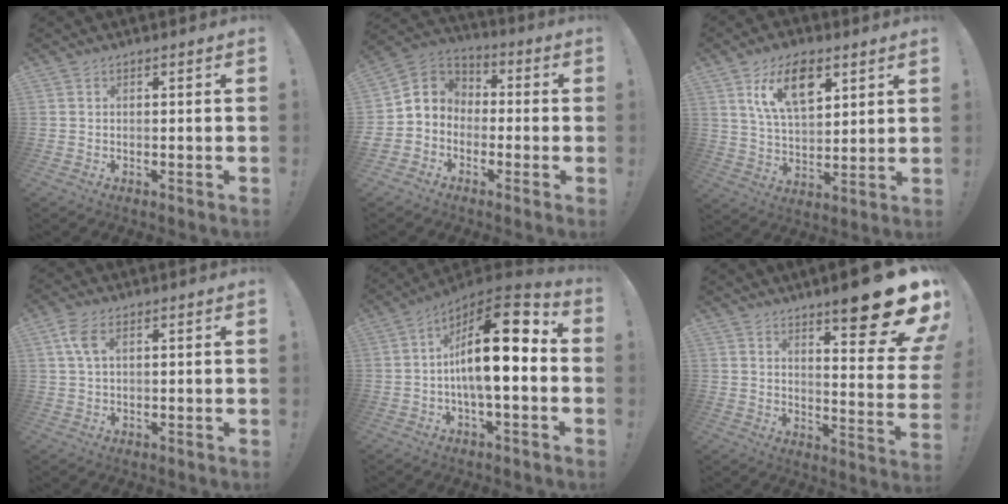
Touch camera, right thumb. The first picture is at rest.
{"total": 6.8, "force": [-2.3, 6.3, 1.3], "torque": [-0.034, 0.022, -0.033]}
{"total": 14.3, "force": [7.5, 7.8, 9.3], "torque": [-0.149, -0.021, 0.135]}
{"total": 5.4, "force": [2.2, 2.7, 4.2], "torque": [-0.087, -0.002, 0.040]}
{"total": 18.3, "force": [1.0, 6.2, 17.2], "torque": [-0.267, -0.004, 0.011]}
{"total": 17.0, "force": [11.4, 2.3, 12.4], "torque": [-0.155, -0.099, 0.169]}